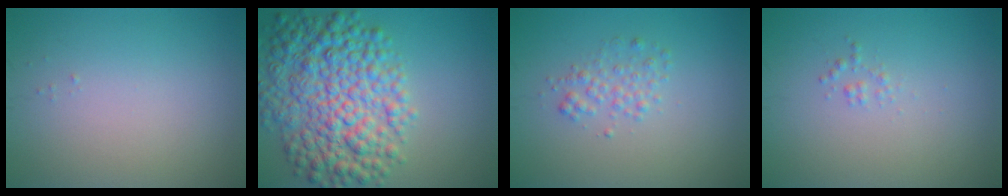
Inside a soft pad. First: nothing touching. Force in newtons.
{"total": 9.5, "press": 9.5, "slide": 0.1}
{"total": 1.7, "press": 1.7, "slide": 0.0}
{"total": 0.7, "press": 0.7, "slide": 0.0}